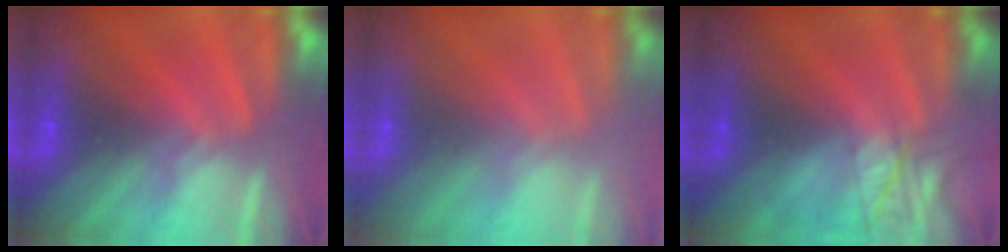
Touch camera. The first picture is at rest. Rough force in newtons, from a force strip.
{"total": 2.5}
{"total": 2.3}